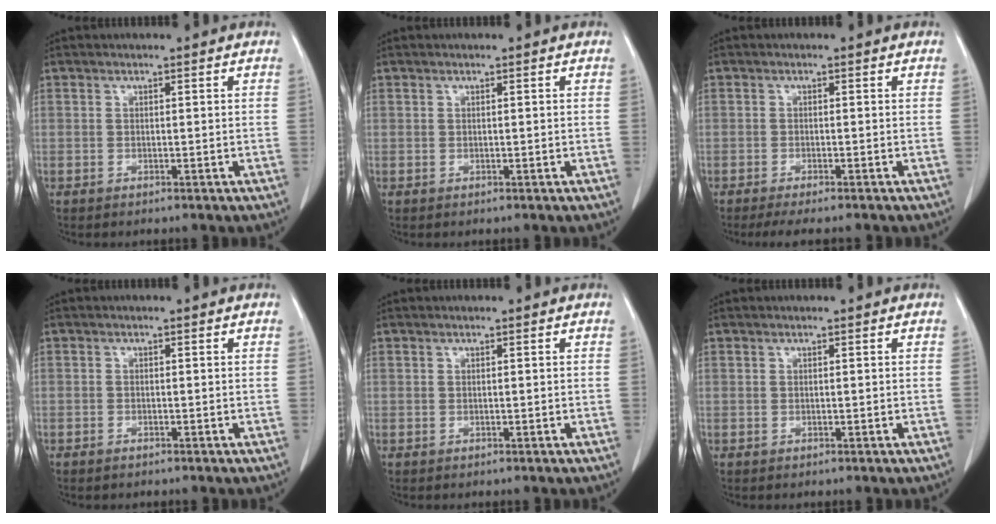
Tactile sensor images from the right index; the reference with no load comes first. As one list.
[{"total": 0.0}, {"total": 6.0, "force": [-4.9, 1.2, 3.4], "torque": [-0.052, -0.009, -0.074]}, {"total": 1.2, "force": [-0.8, 0.8, 0.6], "torque": [-0.014, 0.001, -0.010]}, {"total": 0.0}, {"total": 0.0}]